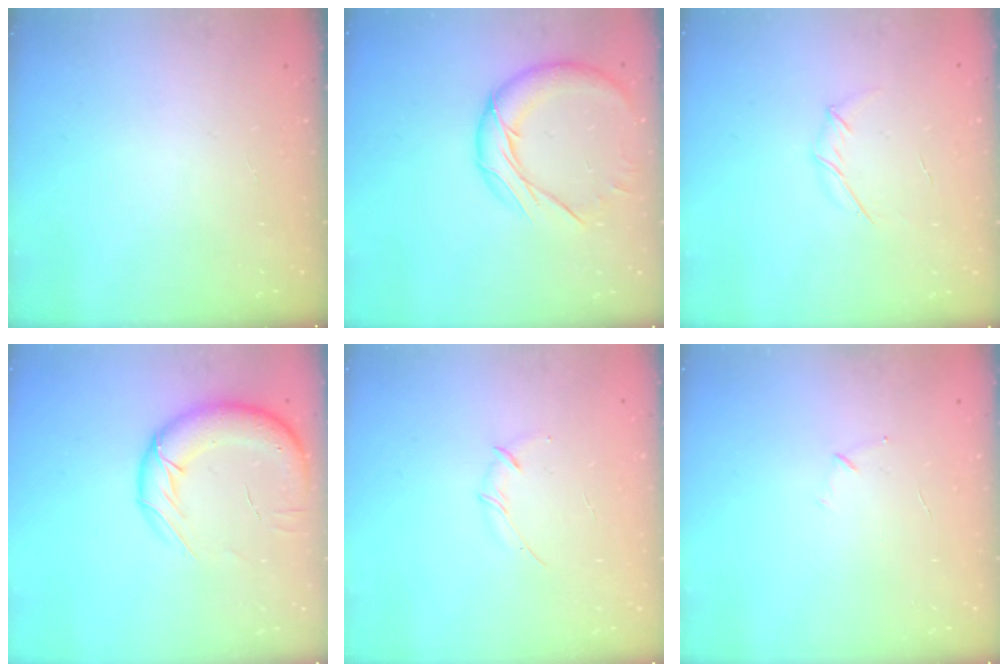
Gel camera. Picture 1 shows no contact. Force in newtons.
{"total": 13.3, "press": 13.2, "slide": 1.0}
{"total": 3.9, "press": 3.8, "slide": 0.9}
{"total": 17.6, "press": 17.3, "slide": 3.5}
{"total": 3.0, "press": 2.9, "slide": 0.8}
{"total": 3.8, "press": 3.7, "slide": 1.0}